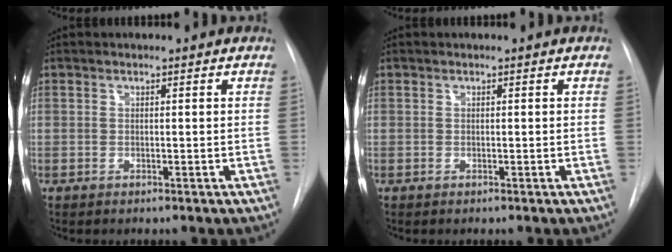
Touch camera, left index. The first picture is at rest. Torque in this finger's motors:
{"motor_torque": [0.00, 0.00, 0.00, 0.00]}